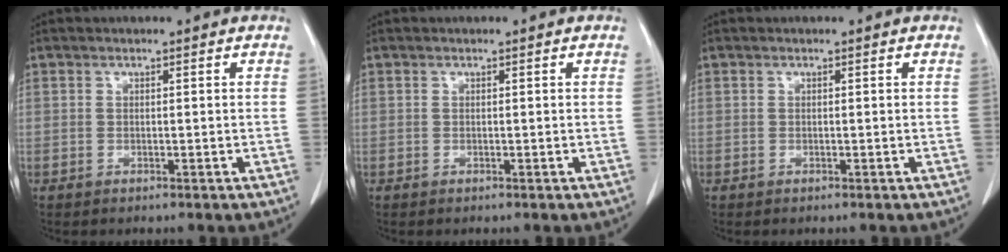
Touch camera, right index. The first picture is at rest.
{"total": 0.0}
{"total": 0.0}